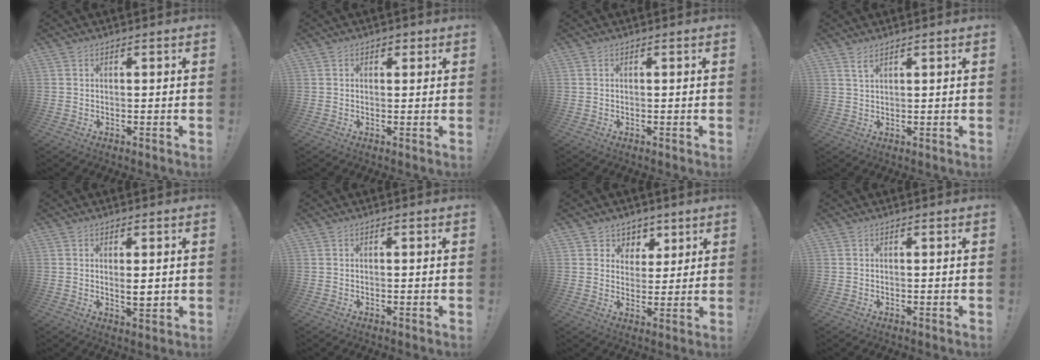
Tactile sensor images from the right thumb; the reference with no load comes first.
{"total": 1.4, "force": [0.7, 1.1, 0.5], "torque": [0.005, -0.004, 0.010]}
{"total": 0.0}
{"total": 2.6, "force": [1.8, 0.8, 1.8], "torque": [-0.037, -0.004, 0.033]}
{"total": 3.6, "force": [0.5, 1.4, 3.3], "torque": [-0.037, -0.010, 0.005]}
{"total": 0.0}
{"total": 6.4, "force": [3.1, 5.6, 0.2], "torque": [0.011, -0.029, 0.061]}
{"total": 0.0}